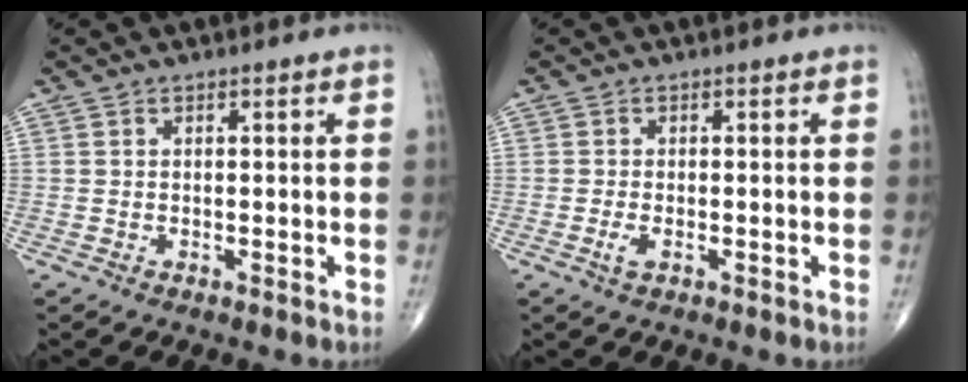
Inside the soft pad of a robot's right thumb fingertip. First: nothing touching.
{"total": 1.8, "force": [-0.6, 0.8, 1.5], "torque": [-0.035, -0.001, -0.013]}